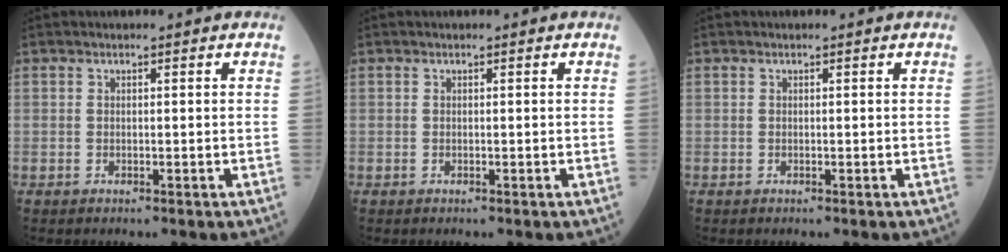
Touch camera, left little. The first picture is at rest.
{"total": 0.0}
{"total": 0.0}